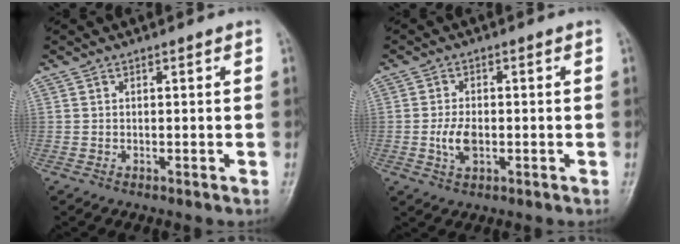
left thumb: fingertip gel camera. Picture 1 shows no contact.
{"total": 4.7, "force": [-0.9, 2.8, 3.7], "torque": [-0.068, 0.002, -0.016]}